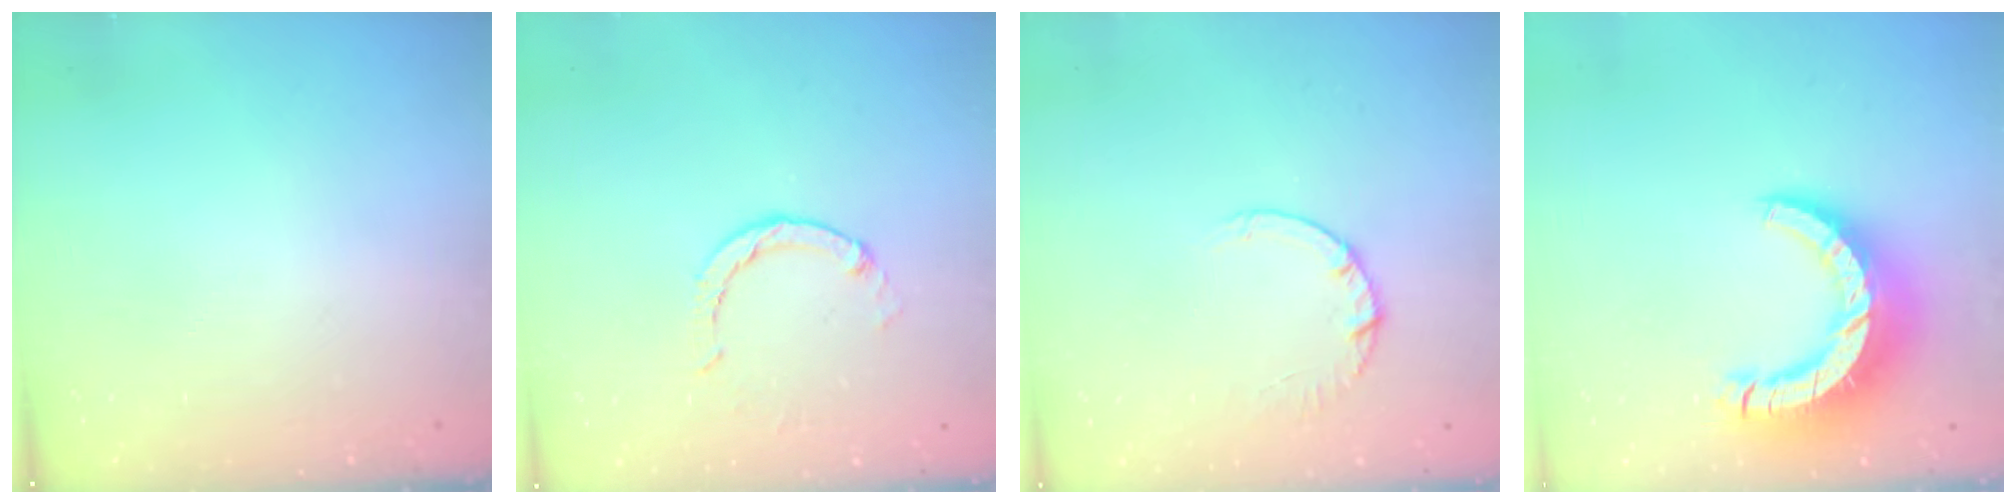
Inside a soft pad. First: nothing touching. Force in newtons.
{"total": 2.0, "press": 2.0, "slide": 0.2}
{"total": 2.7, "press": 2.7, "slide": 0.4}
{"total": 13.5, "press": 13.4, "slide": 1.5}